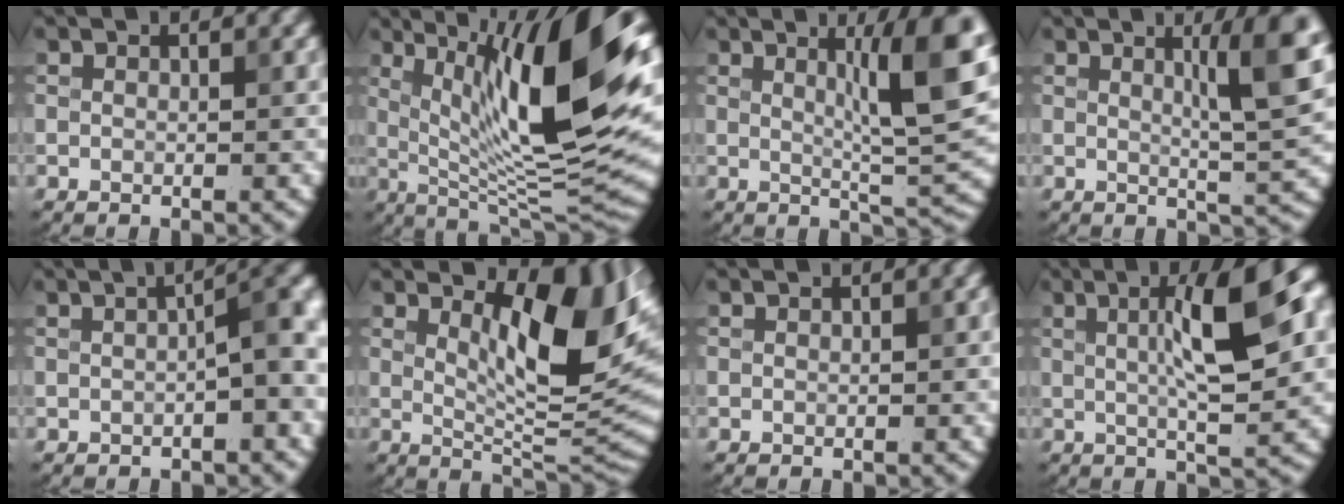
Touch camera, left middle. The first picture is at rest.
{"total": 14.0, "force": [3.9, 3.0, 13.1], "torque": [-0.192, 0.001, 0.070]}
{"total": 7.6, "force": [2.5, 1.2, 7.1], "torque": [-0.098, -0.001, 0.046]}
{"total": 5.5, "force": [1.9, 0.8, 5.1], "torque": [-0.070, 0.002, 0.032]}
{"total": 5.2, "force": [0.3, 1.8, 4.9], "torque": [-0.058, 0.017, 0.007]}
{"total": 10.0, "force": [2.7, 3.8, 8.8], "torque": [-0.130, -0.004, 0.053]}
{"total": 0.0}
{"total": 8.1, "force": [1.7, 1.6, 7.8], "torque": [-0.119, 0.015, 0.029]}